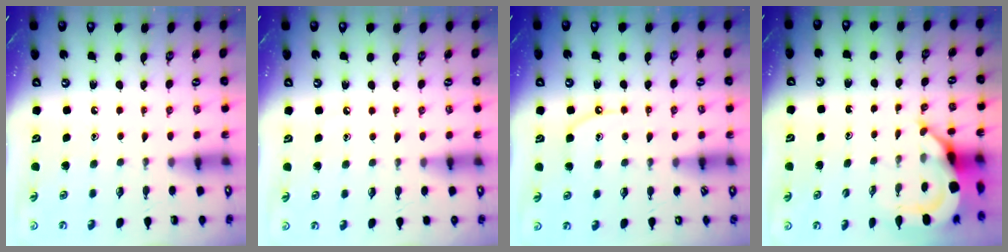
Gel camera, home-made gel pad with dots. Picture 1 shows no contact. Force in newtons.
{"total": 3.2, "press": 3.1, "slide": 0.5}
{"total": 6.1, "press": 6.0, "slide": 0.7}
{"total": 5.9, "press": 5.9, "slide": 0.7}